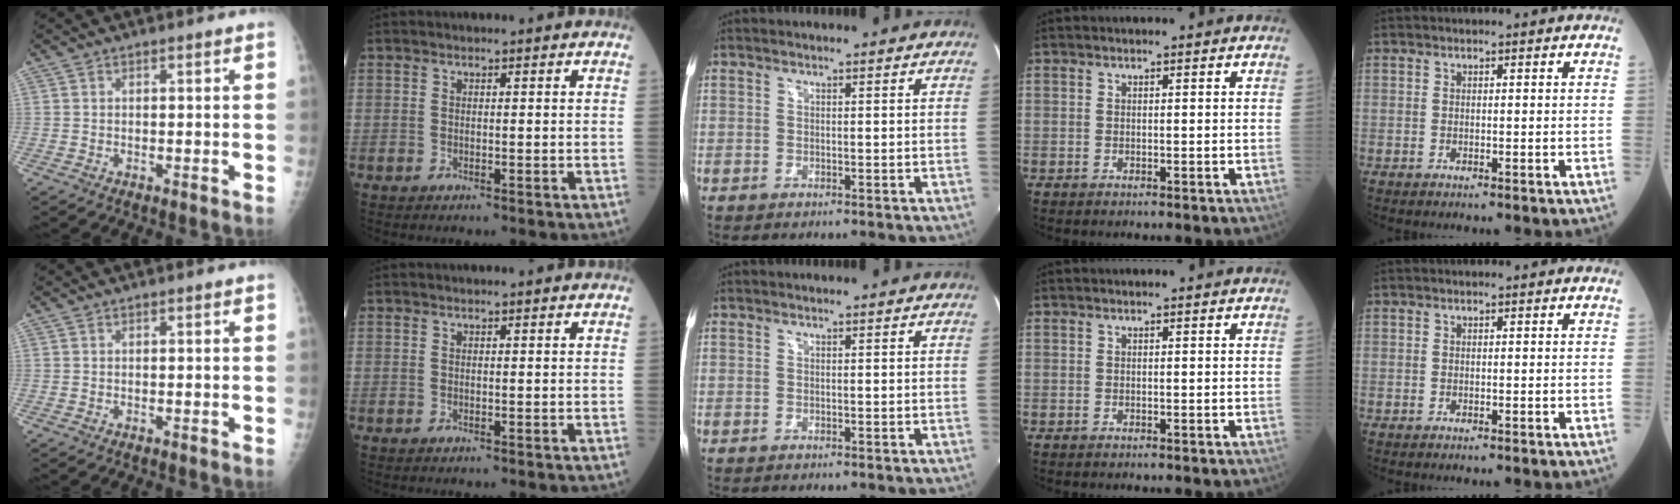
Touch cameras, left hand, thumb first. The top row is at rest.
{}